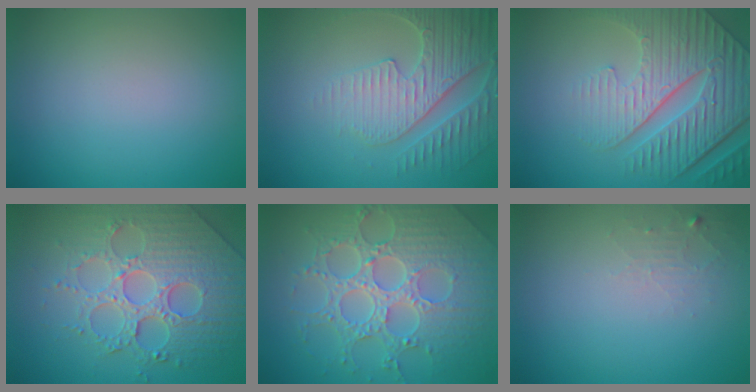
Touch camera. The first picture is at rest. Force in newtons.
{"total": 4.7, "press": 4.4, "slide": 1.5}
{"total": 7.3, "press": 5.9, "slide": 4.3}
{"total": 7.3, "press": 6.0, "slide": 4.0}
{"total": 8.2, "press": 6.0, "slide": 5.6}
{"total": 1.3, "press": 1.3, "slide": 0.2}